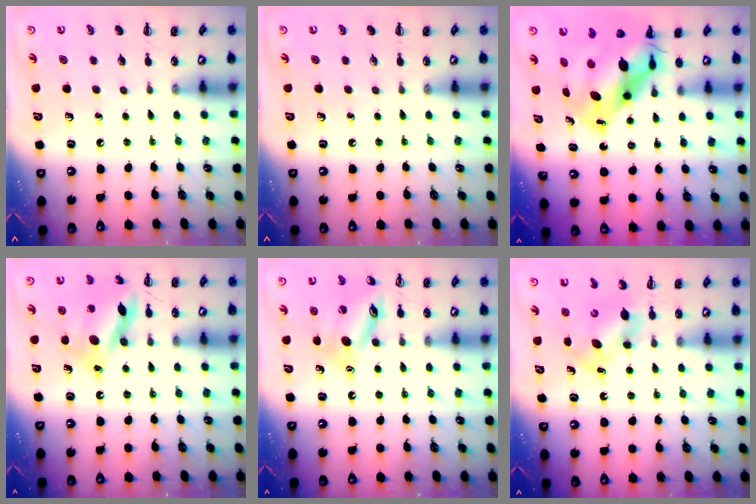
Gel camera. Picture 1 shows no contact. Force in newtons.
{"total": 0.0}
{"total": 9.6, "press": 9.3, "slide": 2.4}
{"total": 13.5, "press": 13.4, "slide": 1.6}
{"total": 12.2, "press": 12.2, "slide": 0.9}
{"total": 6.1, "press": 6.0, "slide": 0.7}